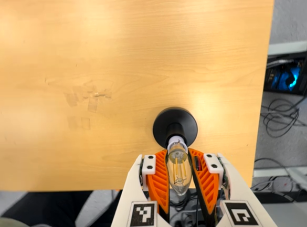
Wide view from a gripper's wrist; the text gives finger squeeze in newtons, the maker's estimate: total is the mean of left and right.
{"total": 19.4, "left": 18.8, "right": 20.0}